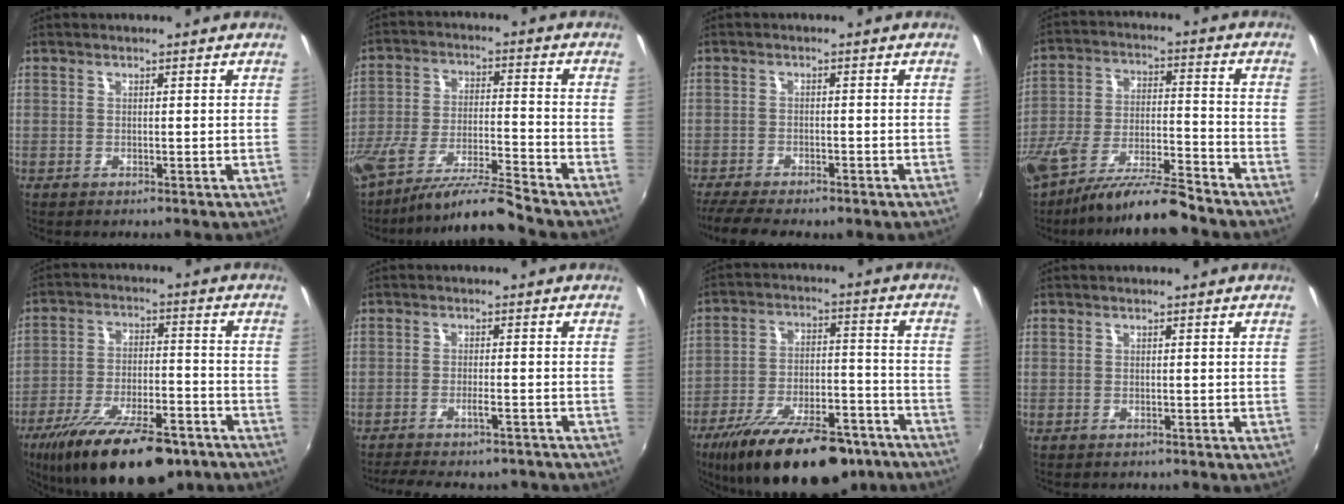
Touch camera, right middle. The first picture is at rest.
{"total": 12.9, "force": [-11.2, -0.5, 6.4], "torque": [-0.129, -0.020, -0.200]}
{"total": 8.8, "force": [-7.1, 2.2, 4.5], "torque": [-0.110, -0.032, -0.116]}
{"total": 15.6, "force": [-12.3, 2.8, 9.3], "torque": [-0.186, -0.029, -0.210]}
{"total": 21.5, "force": [-15.4, 7.8, 12.8], "torque": [-0.238, -0.029, -0.231]}
{"total": 10.7, "force": [-9.5, 2.1, 4.4], "torque": [-0.096, -0.009, -0.127]}
{"total": 24.2, "force": [-18.0, 9.2, 13.2], "torque": [-0.237, -0.013, -0.260]}
{"total": 0.7, "force": [-0.5, 0.5, 0.0], "torque": [-0.001, -0.002, -0.007]}